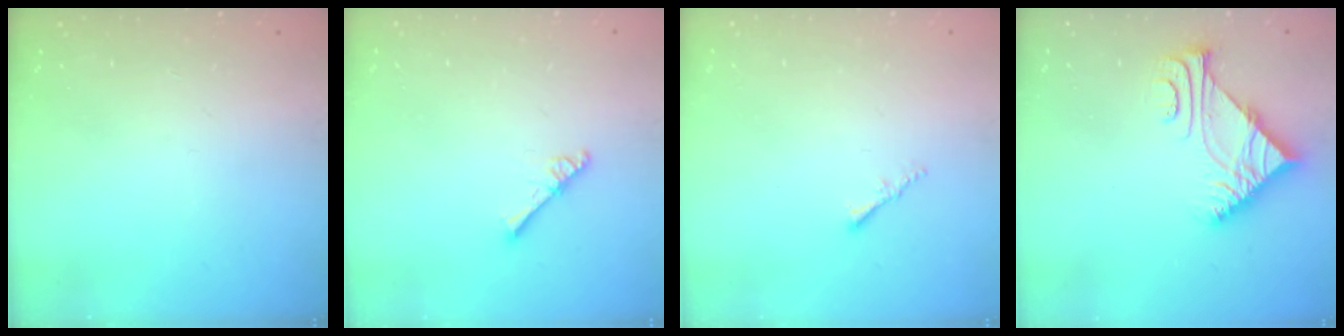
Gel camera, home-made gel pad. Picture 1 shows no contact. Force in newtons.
{"total": 2.5, "press": 2.5, "slide": 0.3}
{"total": 1.0, "press": 1.0, "slide": 0.4}
{"total": 6.2, "press": 6.2, "slide": 0.4}